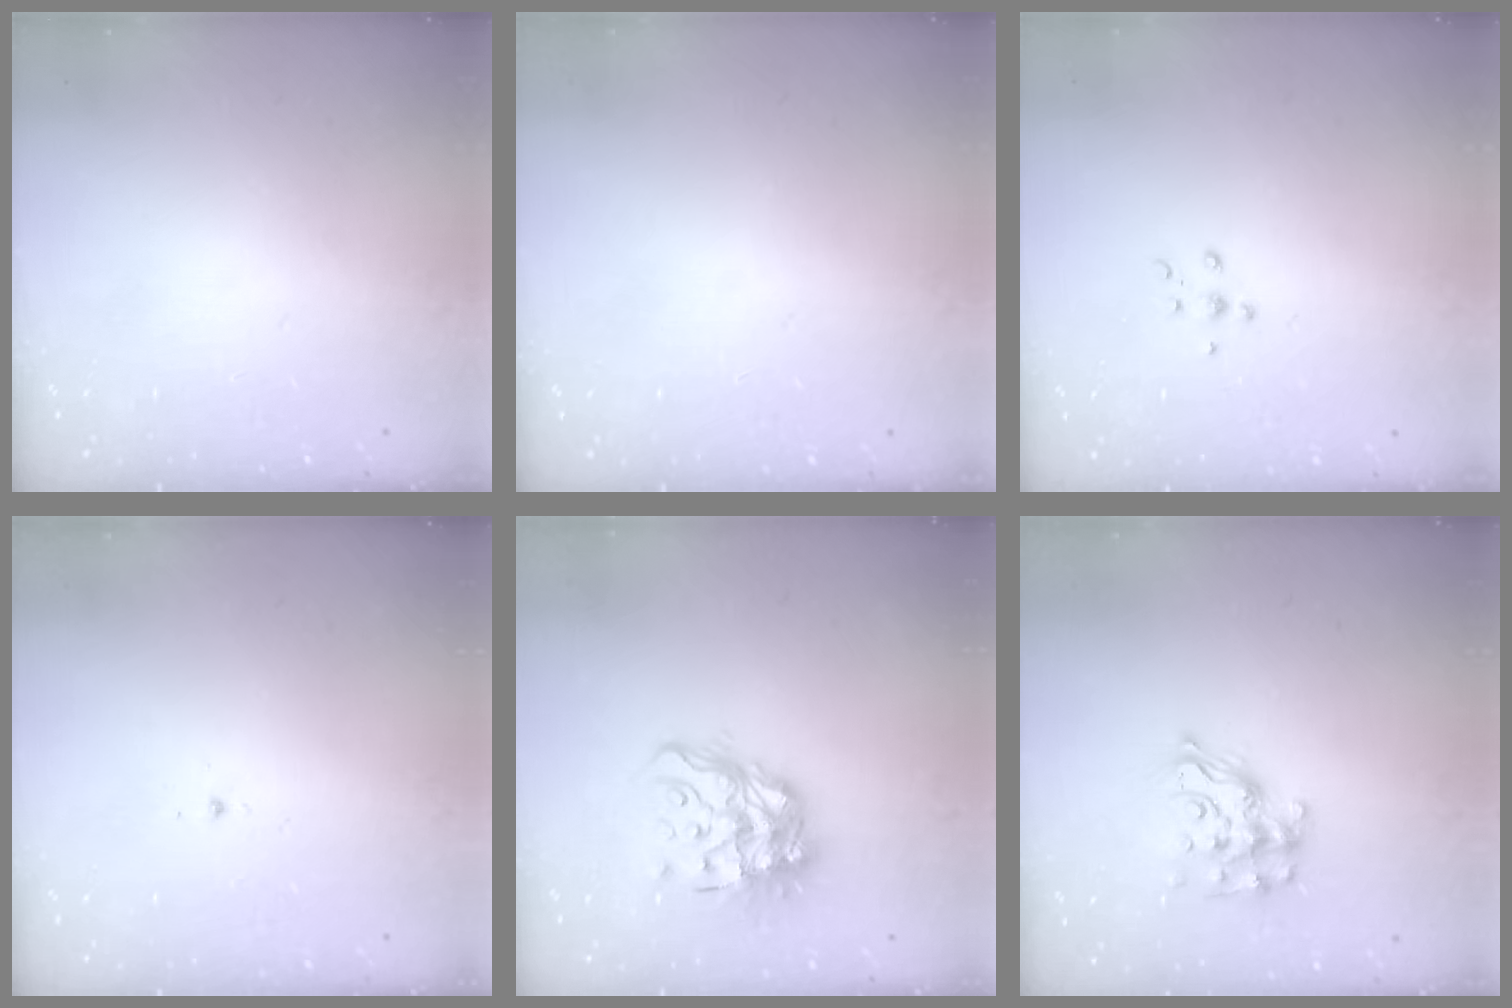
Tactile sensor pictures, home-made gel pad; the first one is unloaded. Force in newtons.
{"total": 0.7, "press": 0.7, "slide": 0.2}
{"total": 5.5, "press": 5.4, "slide": 0.7}
{"total": 2.9, "press": 2.8, "slide": 0.8}
{"total": 14.6, "press": 14.5, "slide": 1.9}
{"total": 13.4, "press": 13.3, "slide": 0.8}